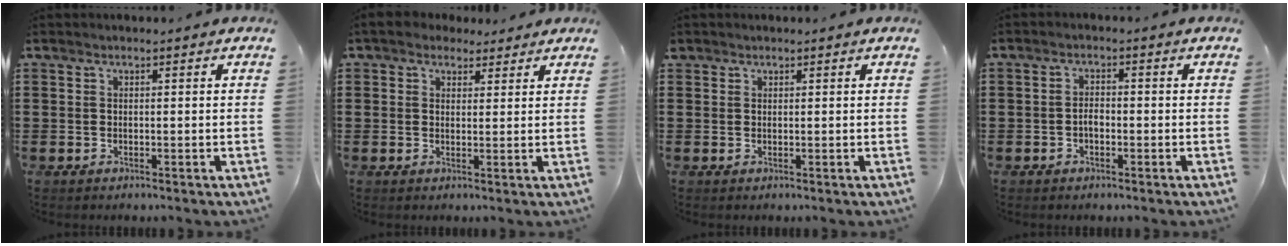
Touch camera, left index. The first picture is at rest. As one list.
[{"total": 3.0, "force": [2.4, 1.8, 0.7], "torque": [-0.022, 0.006, 0.044]}, {"total": 0.6, "force": [0.4, 0.4, 0.1], "torque": [-0.002, 0.003, 0.008]}, {"total": 1.8, "force": [-0.6, 0.9, 1.5], "torque": [-0.030, 0.004, -0.012]}]